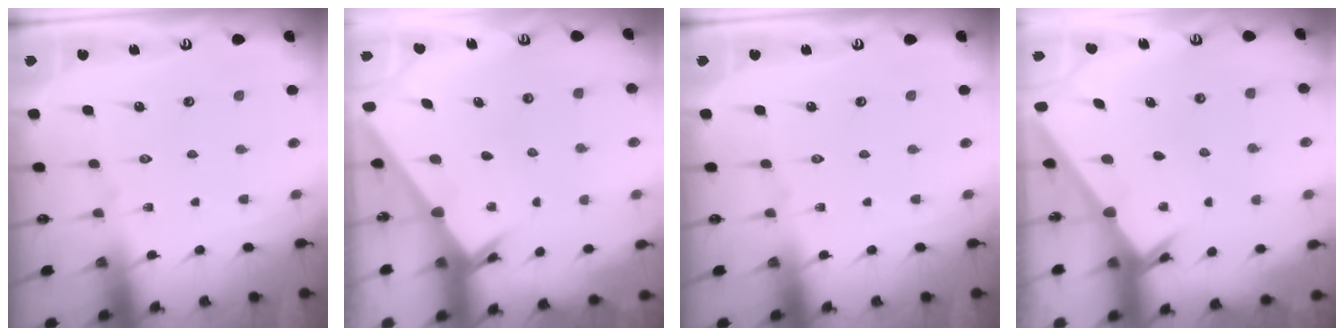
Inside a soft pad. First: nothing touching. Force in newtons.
{"total": 2.3, "press": 2.2, "slide": 0.2}
{"total": 0.0}
{"total": 2.3, "press": 2.3, "slide": 0.2}